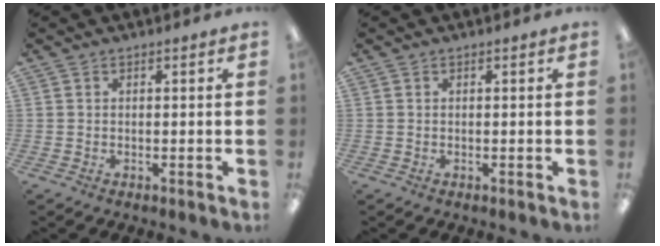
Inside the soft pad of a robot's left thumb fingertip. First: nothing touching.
{"total": 0.0}